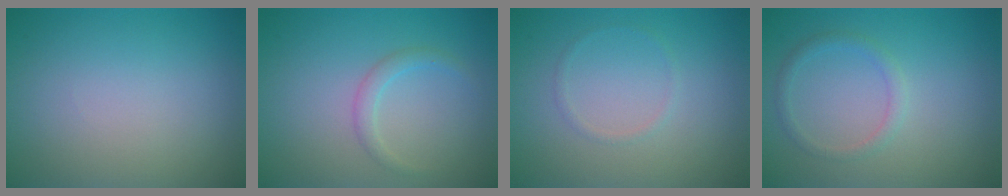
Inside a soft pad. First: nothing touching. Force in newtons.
{"total": 1.4, "press": 1.4, "slide": 0.1}
{"total": 0.6, "press": 0.6, "slide": 0.1}
{"total": 1.4, "press": 1.3, "slide": 0.2}